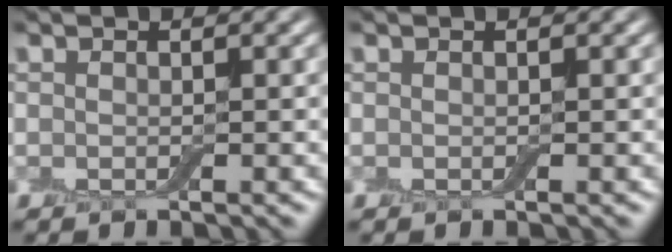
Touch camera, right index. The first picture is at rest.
{"total": 0.0}